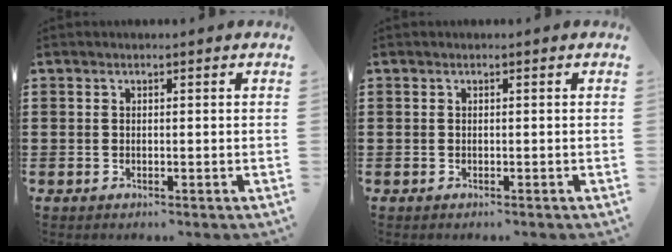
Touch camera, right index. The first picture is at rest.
{"total": 0.0}